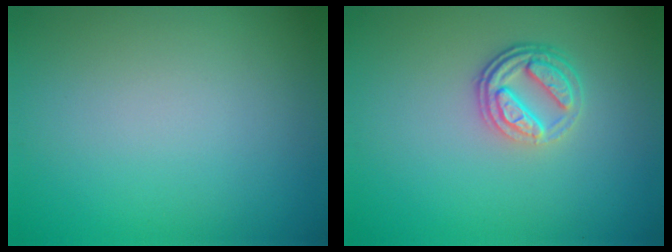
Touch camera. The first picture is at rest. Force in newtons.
{"total": 3.7, "press": 2.8, "slide": 2.4}